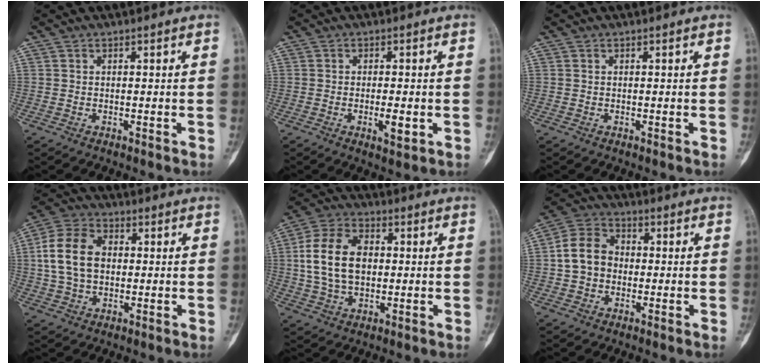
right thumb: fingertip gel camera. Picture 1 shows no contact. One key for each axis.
{"total": 3.8, "fx": -0.9, "fy": 1.3, "fz": 3.5, "tx": -0.056, "ty": -0.005, "tz": -0.012}
{"total": 0.0}
{"total": 11.9, "fx": 0.9, "fy": 8.4, "fz": 8.5, "tx": -0.154, "ty": 0.021, "tz": 0.012}
{"total": 13.4, "fx": 0.9, "fy": 8.9, "fz": 10.0, "tx": -0.177, "ty": 0.016, "tz": 0.015}
{"total": 9.0, "fx": -0.3, "fy": 7.2, "fz": 5.4, "tx": -0.084, "ty": 0.028, "tz": -0.018}